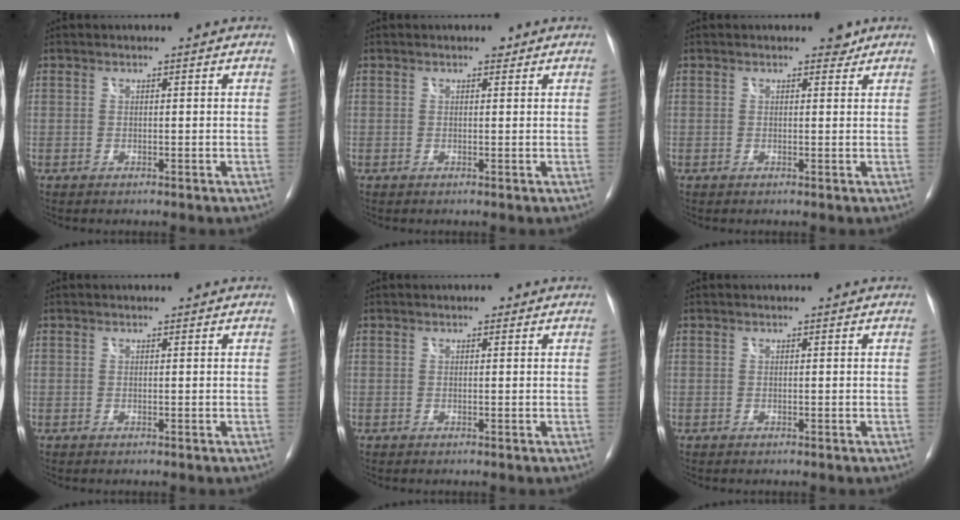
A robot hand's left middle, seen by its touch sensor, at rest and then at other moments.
{"total": 0.9, "force": [0.6, 0.5, 0.4], "torque": [-0.009, 0.003, 0.007]}
{"total": 1.3, "force": [1.0, 0.8, 0.3], "torque": [-0.004, 0.004, 0.010]}
{"total": 0.0}
{"total": 0.8, "force": [0.5, 0.4, 0.5], "torque": [-0.012, 0.006, 0.006]}
{"total": 0.0}